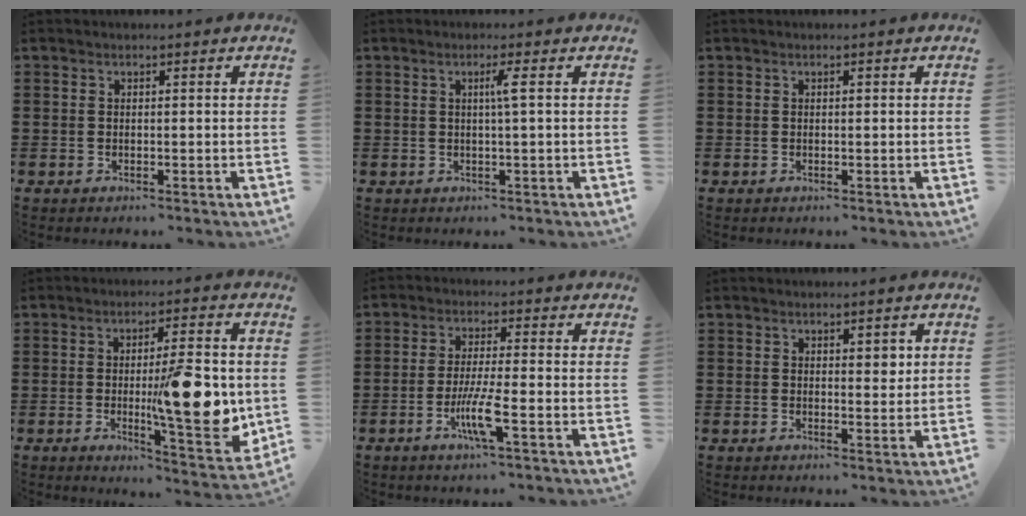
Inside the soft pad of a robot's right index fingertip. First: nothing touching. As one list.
[{"total": 2.2, "force": [0.3, -0.4, 2.1], "torque": [-0.040, -0.004, 0.001]}, {"total": 0.0}, {"total": 13.6, "force": [-0.8, 3.3, 13.2], "torque": [-0.184, -0.017, -0.016]}, {"total": 6.4, "force": [-2.6, 0.5, 5.8], "torque": [-0.116, -0.016, -0.049]}, {"total": 2.1, "force": [1.1, 1.1, 1.4], "torque": [-0.012, -0.001, 0.016]}]